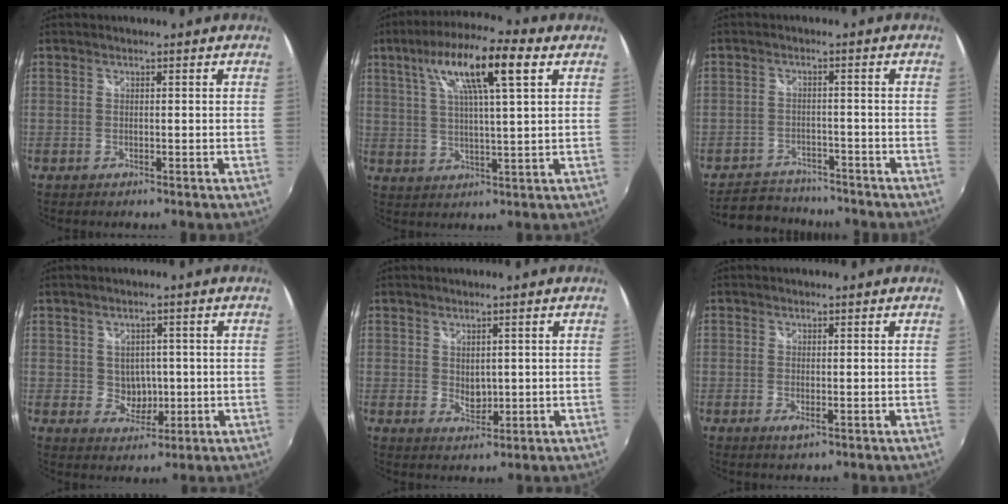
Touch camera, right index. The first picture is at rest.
{"total": 14.1, "force": [6.4, 2.5, 12.4], "torque": [-0.220, 0.025, 0.105]}
{"total": 8.8, "force": [-7.8, 3.7, 1.8], "torque": [-0.060, 0.010, -0.116]}
{"total": 4.3, "force": [0.2, 4.0, 1.7], "torque": [-0.029, 0.004, 0.011]}
{"total": 2.9, "force": [0.9, 2.1, 1.7], "torque": [-0.022, -0.003, 0.018]}
{"total": 1.6, "force": [-0.3, 0.5, 1.5], "torque": [-0.029, -0.007, -0.005]}